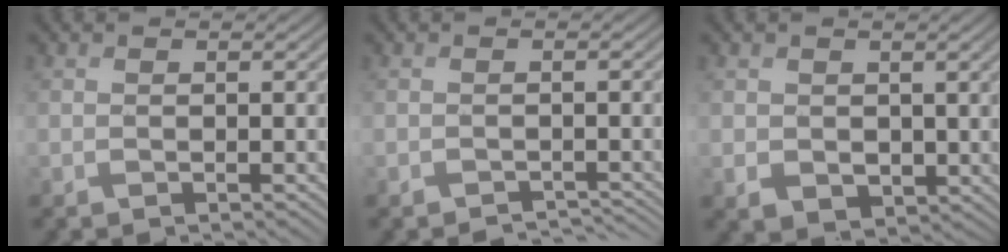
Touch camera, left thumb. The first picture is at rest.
{"total": 2.1, "force": [-2.0, 0.4, 0.5], "torque": [-0.004, -0.003, -0.033]}
{"total": 3.0, "force": [0.5, 2.6, 1.4], "torque": [-0.050, -0.012, 0.011]}